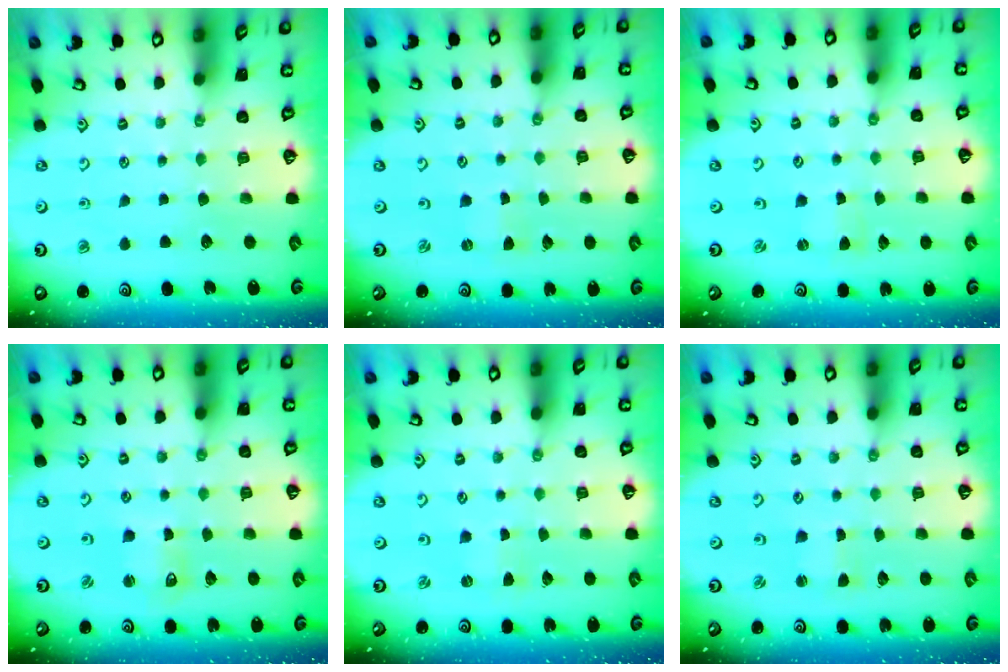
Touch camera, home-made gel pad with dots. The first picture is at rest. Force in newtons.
{"total": 0.0}
{"total": 0.6, "press": 0.6, "slide": 0.0}
{"total": 3.6, "press": 3.6, "slide": 0.4}
{"total": 0.7, "press": 0.7, "slide": 0.3}
{"total": 0.7, "press": 0.7, "slide": 0.0}